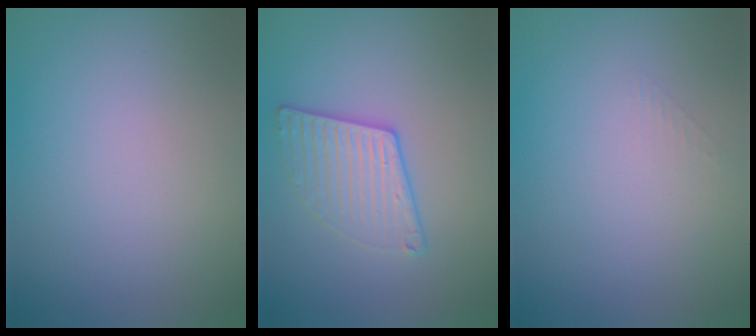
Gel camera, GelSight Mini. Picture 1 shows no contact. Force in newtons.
{"total": 3.1, "press": 2.7, "slide": 1.4}
{"total": 0.6, "press": 0.6, "slide": 0.0}